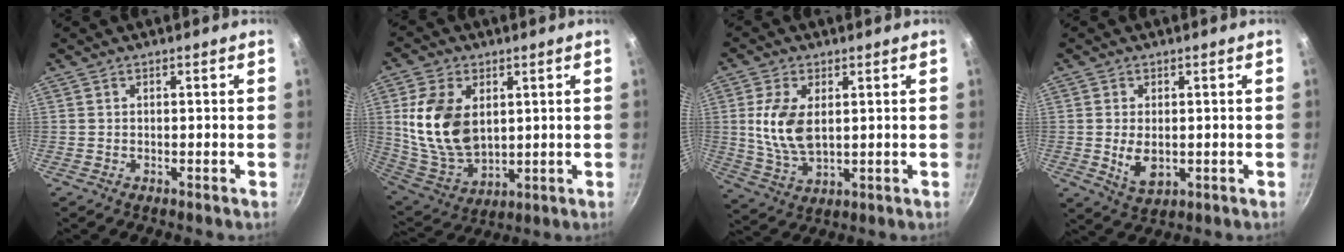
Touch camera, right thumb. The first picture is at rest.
{"total": 15.5, "force": [3.1, 10.1, 11.3], "torque": [-0.200, -0.028, 0.075]}
{"total": 9.9, "force": [1.7, 5.4, 8.1], "torque": [-0.162, -0.014, 0.038]}
{"total": 5.8, "force": [-0.4, 3.6, 4.5], "torque": [-0.076, -0.011, 0.002]}